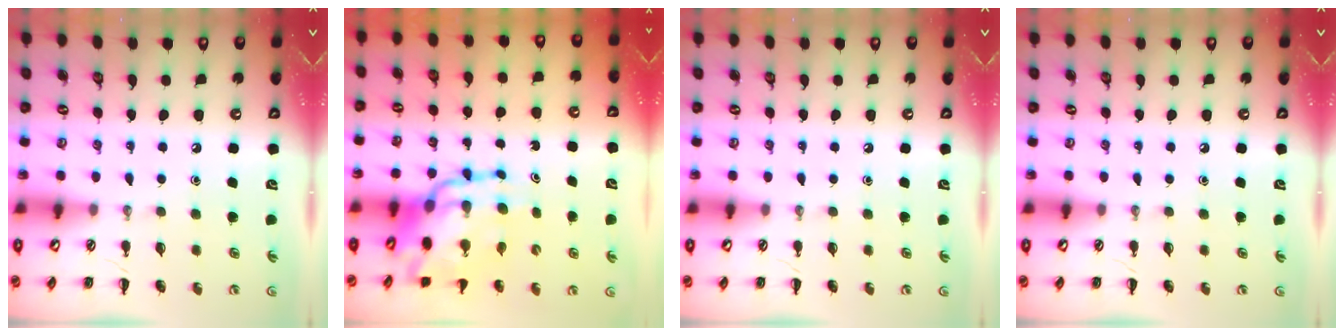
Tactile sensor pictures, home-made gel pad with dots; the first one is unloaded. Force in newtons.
{"total": 14.5, "press": 14.0, "slide": 3.7}
{"total": 0.0}
{"total": 0.0}